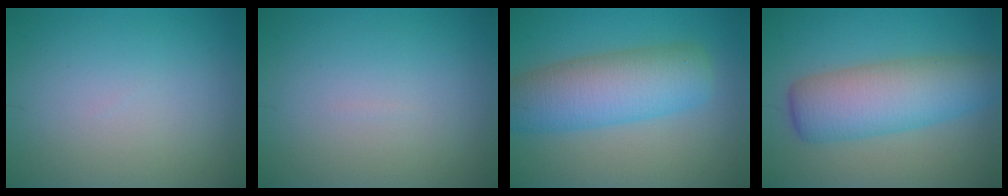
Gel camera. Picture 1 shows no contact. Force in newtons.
{"total": 0.0}
{"total": 7.5, "press": 7.4, "slide": 0.5}
{"total": 7.0, "press": 7.0, "slide": 0.2}